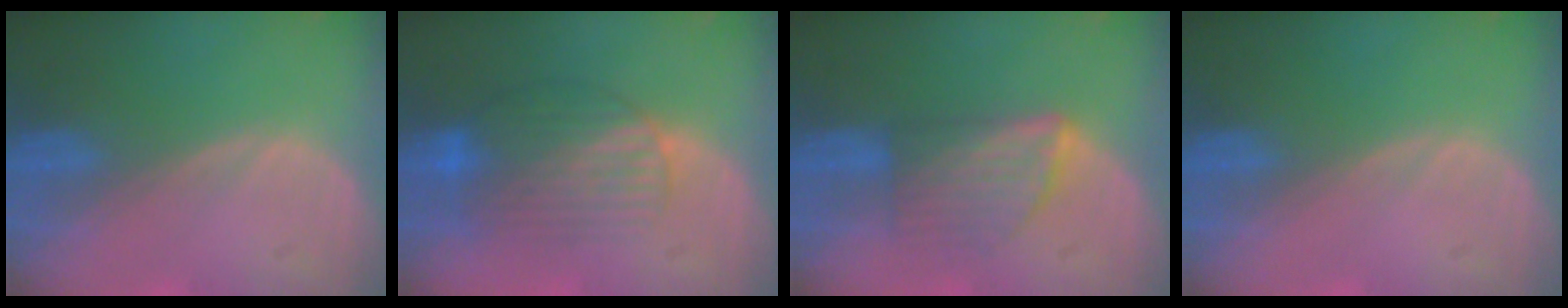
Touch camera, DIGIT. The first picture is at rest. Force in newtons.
{"total": 8.5, "press": 7.2, "slide": 4.5}
{"total": 5.9, "press": 5.7, "slide": 1.5}
{"total": 0.0}